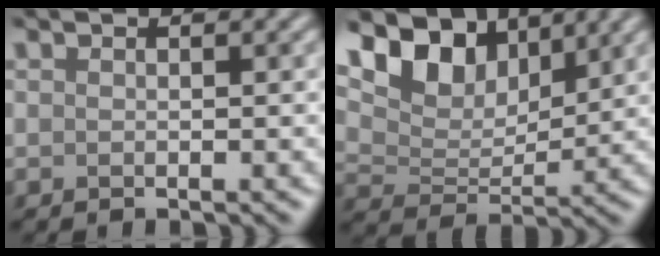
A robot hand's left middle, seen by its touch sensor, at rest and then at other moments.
{"total": 9.3, "force": [5.5, 5.1, 5.3], "torque": [-0.106, 0.010, 0.090]}